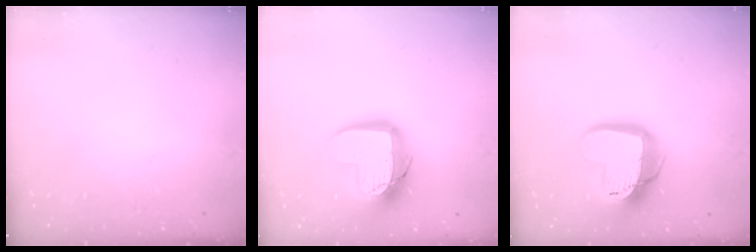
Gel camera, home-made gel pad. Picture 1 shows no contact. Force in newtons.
{"total": 16.1, "press": 16.1, "slide": 1.1}
{"total": 18.9, "press": 18.8, "slide": 1.5}